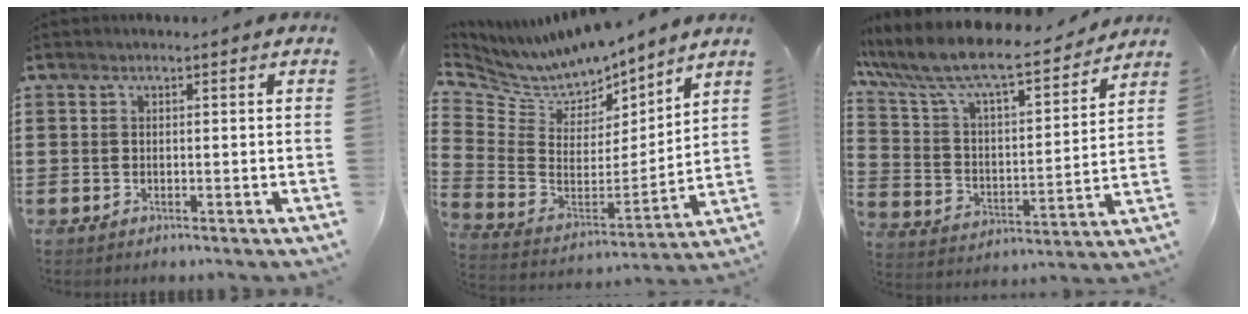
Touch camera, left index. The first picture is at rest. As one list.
[{"total": 7.2, "force": [6.8, 2.3, 0.2], "torque": [-0.055, -0.060, 0.120]}, {"total": 9.2, "force": [8.0, 1.4, 4.3], "torque": [-0.119, -0.055, 0.133]}]